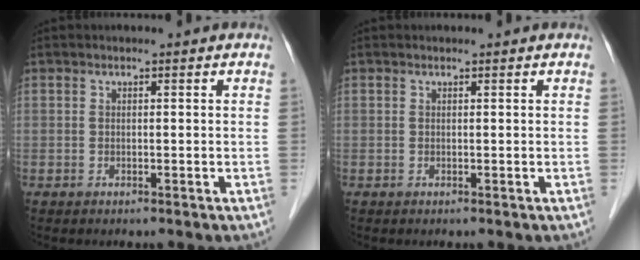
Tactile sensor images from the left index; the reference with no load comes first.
{"total": 0.0}